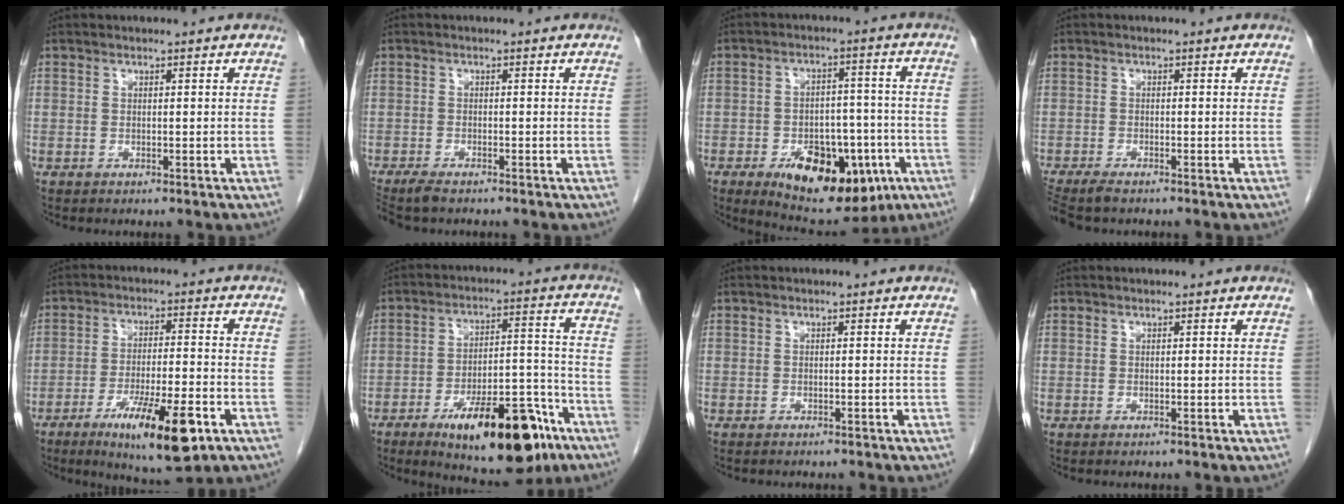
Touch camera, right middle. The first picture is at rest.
{"total": 3.9, "force": [-3.3, 1.0, 2.0], "torque": [-0.036, -0.011, -0.055]}
{"total": 15.8, "force": [-7.2, 7.9, 11.6], "torque": [-0.165, 0.008, -0.095]}
{"total": 4.5, "force": [-3.7, 1.0, 2.3], "torque": [-0.041, -0.012, -0.063]}
{"total": 12.9, "force": [-6.6, 2.1, 10.9], "torque": [-0.182, -0.021, -0.099]}
{"total": 17.9, "force": [-10.7, 5.8, 13.1], "torque": [-0.160, 0.018, -0.157]}
{"total": 2.2, "force": [-1.9, 0.7, 0.8], "torque": [-0.017, -0.004, -0.021]}
{"total": 0.0}